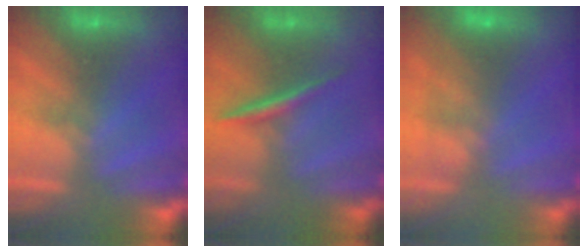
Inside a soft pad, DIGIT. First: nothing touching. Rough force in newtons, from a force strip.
{"total": 1.7}
{"total": 12.7}